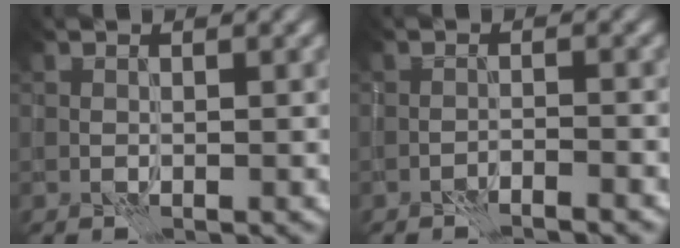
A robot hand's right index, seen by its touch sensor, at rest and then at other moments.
{"total": 1.6, "force": [-1.5, 0.0, 0.6], "torque": [-0.005, 0.004, -0.030]}